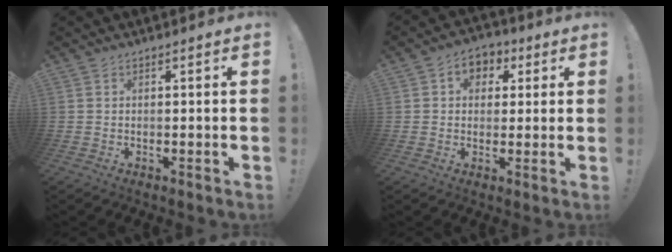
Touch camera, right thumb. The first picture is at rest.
{"total": 6.5, "force": [1.6, 5.4, 3.2], "torque": [-0.031, -0.002, 0.029]}